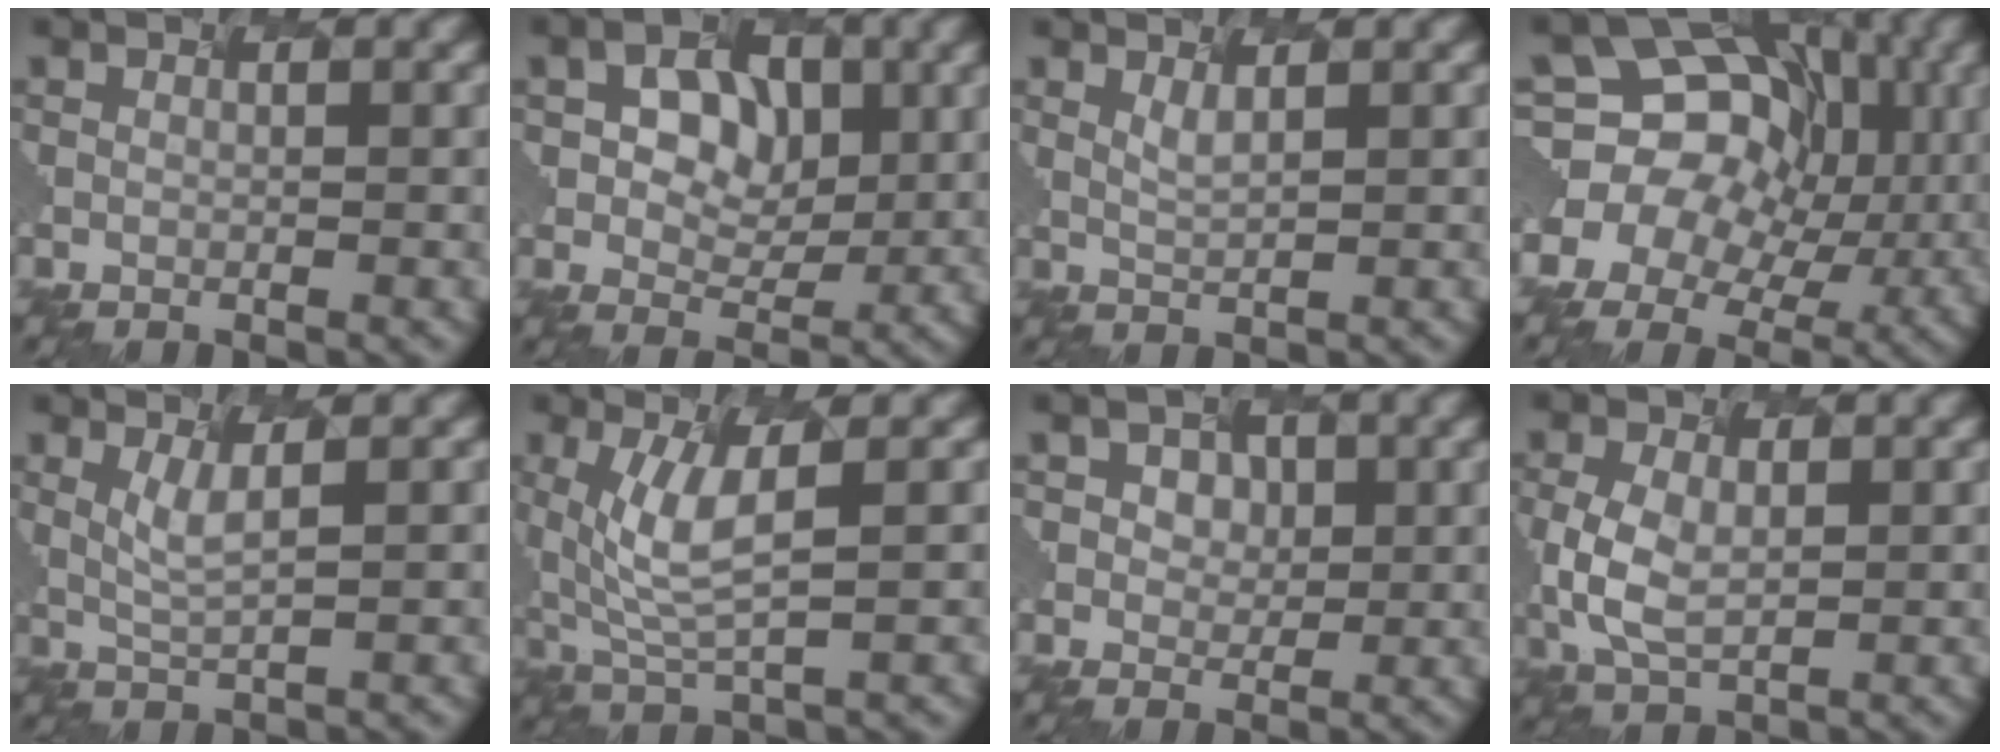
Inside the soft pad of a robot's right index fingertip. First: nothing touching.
{"total": 4.1, "force": [0.2, 3.2, 2.7], "torque": [-0.048, -0.002, 0.007]}
{"total": 0.6, "force": [0.2, -0.1, 0.5], "torque": [-0.023, -0.006, 0.020]}
{"total": 13.9, "force": [1.4, 11.6, 7.5], "torque": [-0.126, 0.026, 0.018]}
{"total": 1.7, "force": [0.1, 0.0, 1.7], "torque": [-0.049, -0.006, 0.022]}
{"total": 4.7, "force": [0.3, 1.2, 4.5], "torque": [-0.116, -0.009, 0.024]}
{"total": 1.6, "force": [0.2, 1.5, 0.5], "torque": [-0.011, 0.004, 0.008]}
{"total": 4.1, "force": [-1.2, 2.4, 3.1], "torque": [-0.089, -0.005, -0.007]}